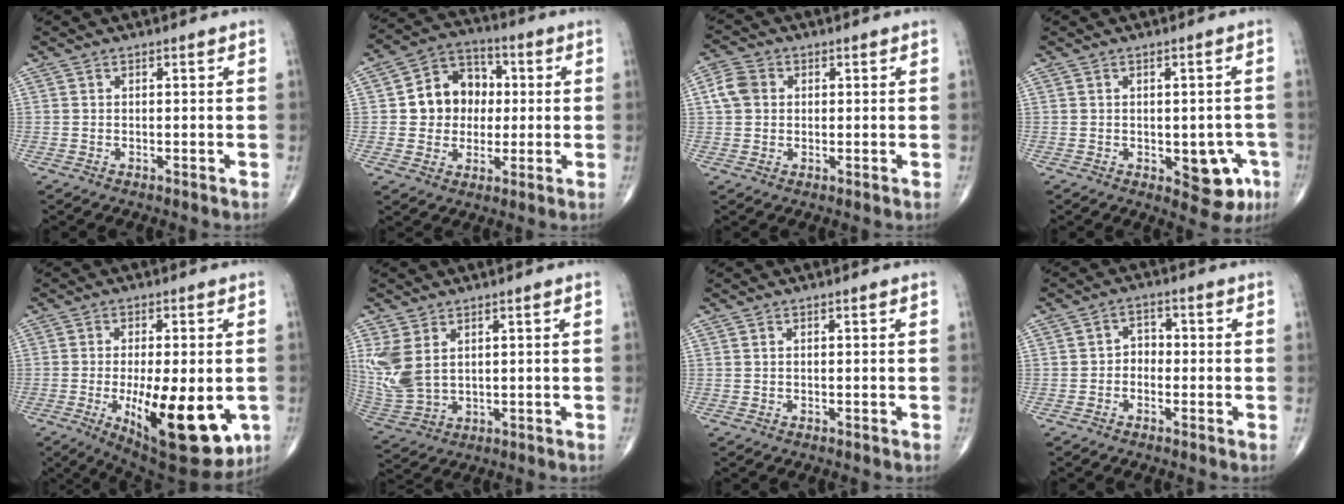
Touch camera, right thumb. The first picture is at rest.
{"total": 11.2, "force": [0.6, 9.7, 5.7], "torque": [-0.044, 0.021, 0.004]}
{"total": 4.8, "force": [0.8, 4.0, 2.6], "torque": [-0.045, 0.009, 0.008]}
{"total": 8.0, "force": [-2.5, 4.2, 6.4], "torque": [-0.042, 0.006, -0.020]}
{"total": 19.6, "force": [-5.0, 7.4, 17.5], "torque": [-0.229, -0.022, -0.051]}
{"total": 9.1, "force": [2.9, 5.6, 6.6], "torque": [-0.156, -0.009, 0.074]}
{"total": 0.0}
{"total": 3.0, "force": [-0.9, 2.4, 1.6], "torque": [-0.004, 0.016, -0.027]}